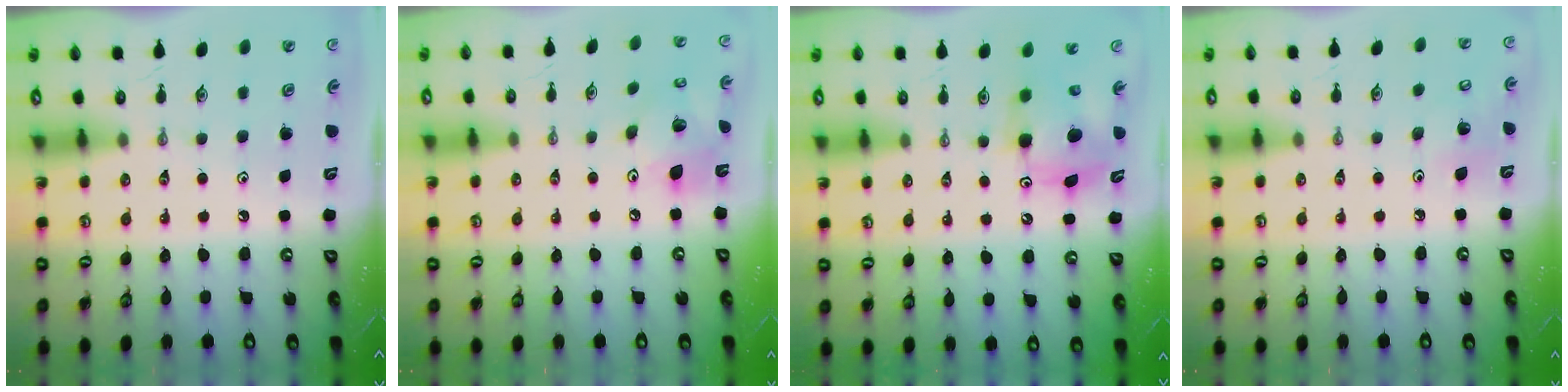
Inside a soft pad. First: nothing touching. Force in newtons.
{"total": 15.1, "press": 14.8, "slide": 2.7}
{"total": 7.5, "press": 7.5, "slide": 0.3}
{"total": 6.8, "press": 6.8, "slide": 0.7}